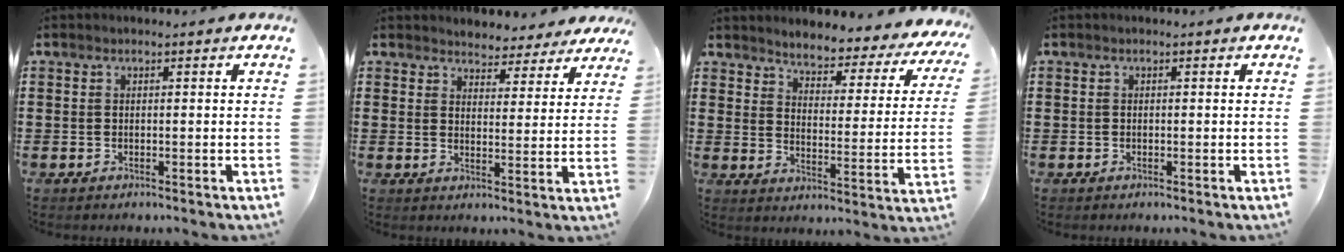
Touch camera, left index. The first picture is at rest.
{"total": 3.8, "force": [3.7, 0.9, 0.0], "torque": [-0.014, -0.019, 0.064]}
{"total": 3.3, "force": [3.2, 0.4, 0.7], "torque": [-0.028, -0.035, 0.043]}
{"total": 0.0}